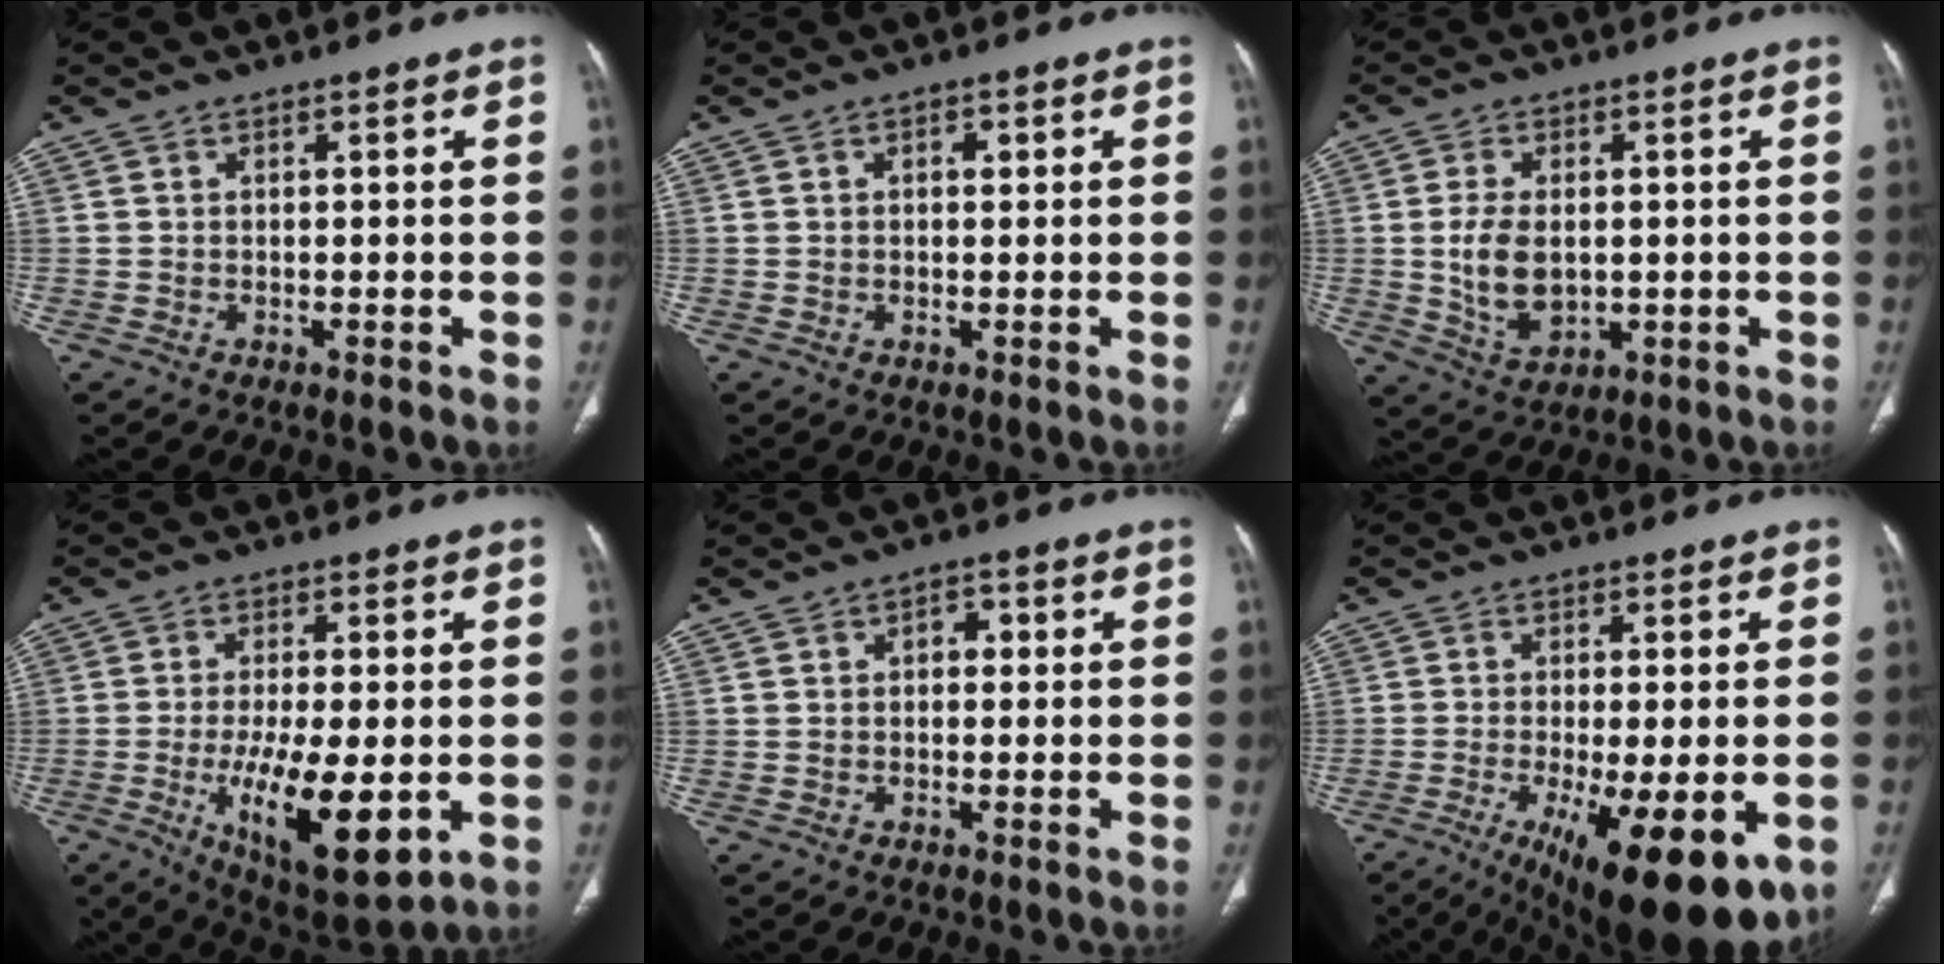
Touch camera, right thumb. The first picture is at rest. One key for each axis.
{"total": 1.7, "fx": 0.6, "fy": 1.0, "fz": 1.3, "tx": -0.016, "ty": 0.002, "tz": 0.007}
{"total": 8.5, "fx": 0.0, "fy": 5.3, "fz": 6.7, "tx": -0.119, "ty": -0.009, "tz": 0.012}
{"total": 15.9, "fx": -3.9, "fy": 5.5, "fz": 14.4, "tx": -0.234, "ty": -0.020, "tz": -0.050}
{"total": 2.8, "fx": 0.3, "fy": 2.0, "fz": 1.9, "tx": -0.015, "ty": 0.009, "tz": -0.001}
{"total": 18.1, "fx": -7.4, "fy": 5.7, "fz": 15.5, "tx": -0.201, "ty": -0.020, "tz": -0.096}